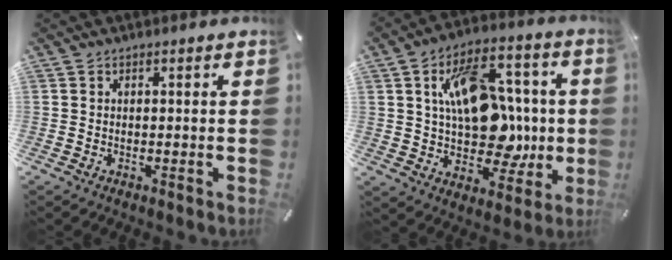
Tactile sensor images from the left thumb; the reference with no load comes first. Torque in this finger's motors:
{"motor_torque": [0.77, 1.23, 2.18, -0.35, 0.27]}